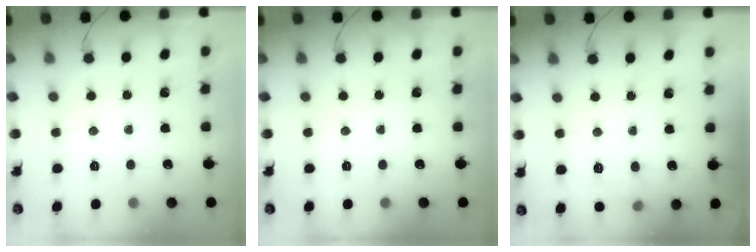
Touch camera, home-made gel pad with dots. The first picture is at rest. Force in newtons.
{"total": 0.0}
{"total": 6.3, "press": 6.1, "slide": 1.7}